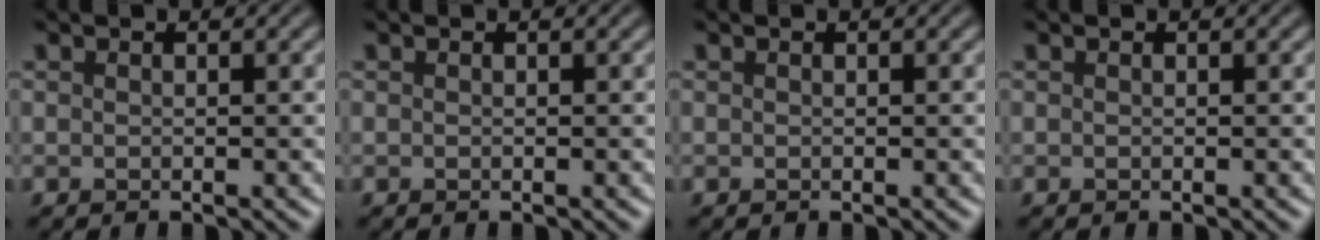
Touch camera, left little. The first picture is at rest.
{"total": 0.0}
{"total": 0.0}
{"total": 0.0}